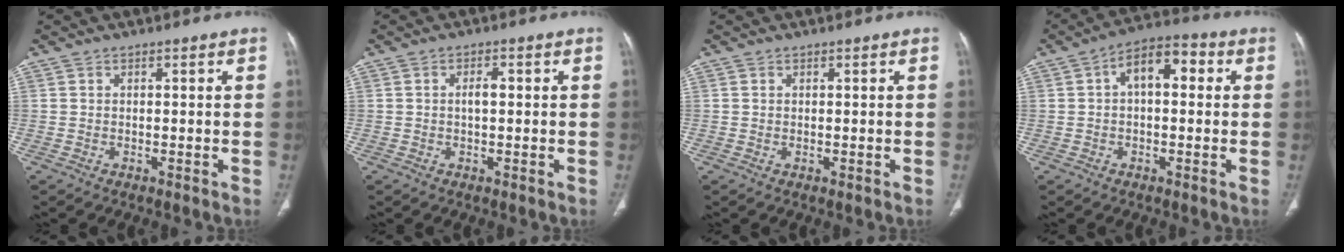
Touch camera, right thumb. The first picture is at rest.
{"total": 2.1, "force": [0.1, 1.0, 1.9], "torque": [-0.036, 0.006, 0.000]}
{"total": 0.0}
{"total": 8.4, "force": [1.5, 4.6, 6.9], "torque": [-0.094, 0.028, 0.014]}